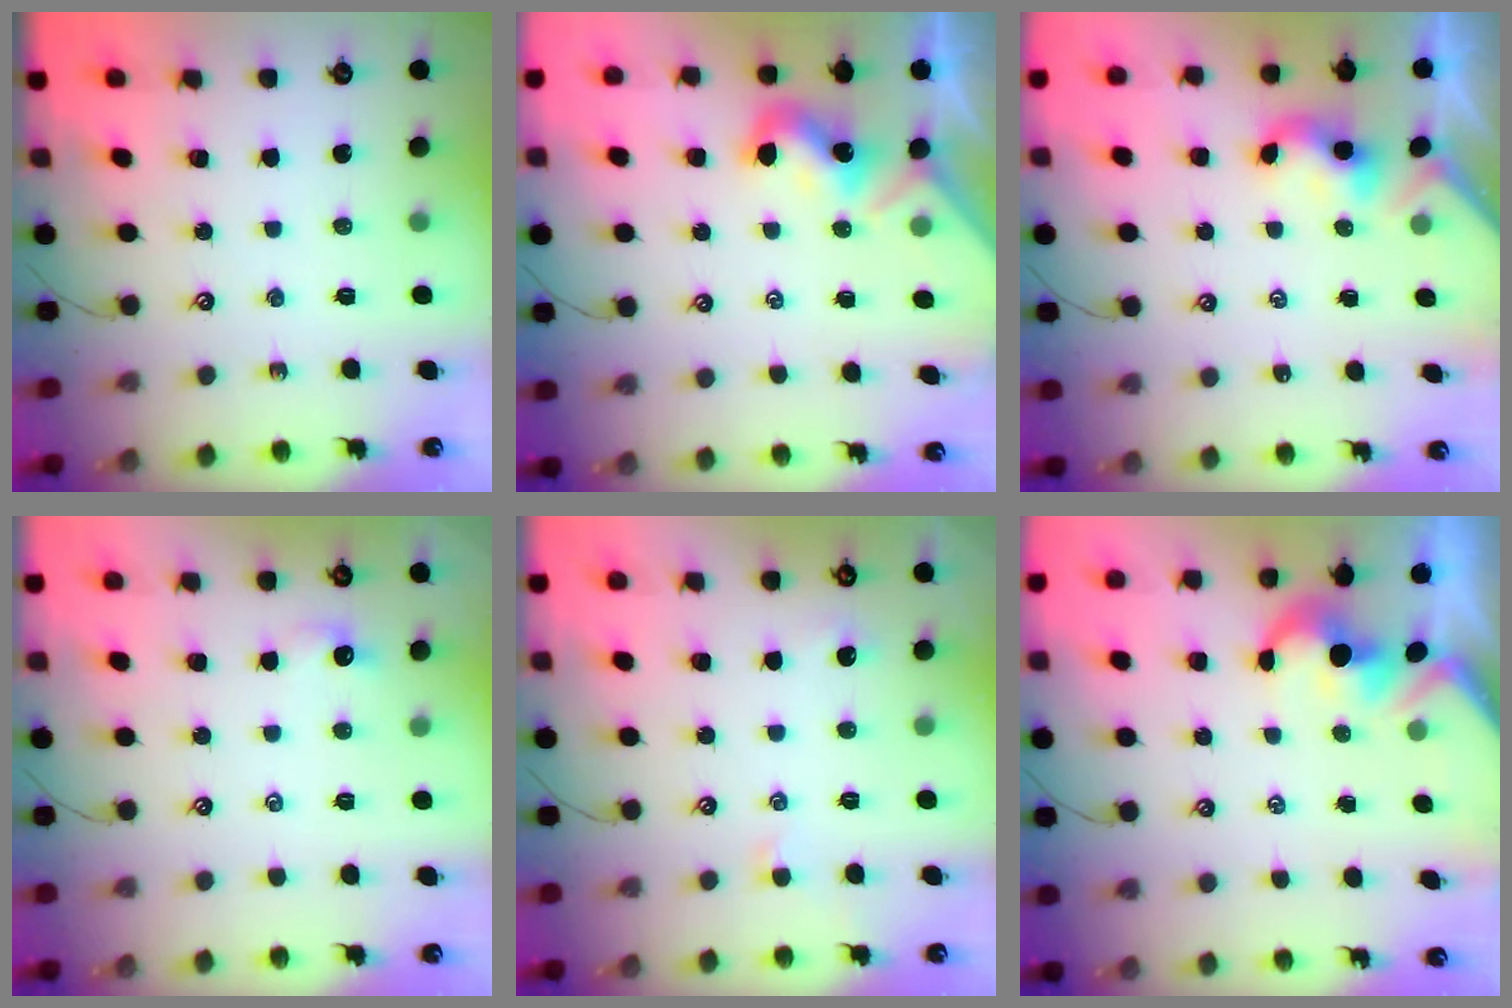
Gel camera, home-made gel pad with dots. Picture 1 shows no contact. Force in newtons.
{"total": 2.0, "press": 1.9, "slide": 0.4}
{"total": 2.5, "press": 2.5, "slide": 0.1}
{"total": 0.8, "press": 0.5, "slide": 0.6}
{"total": 1.0, "press": 0.9, "slide": 0.4}
{"total": 1.7, "press": 1.4, "slide": 1.0}